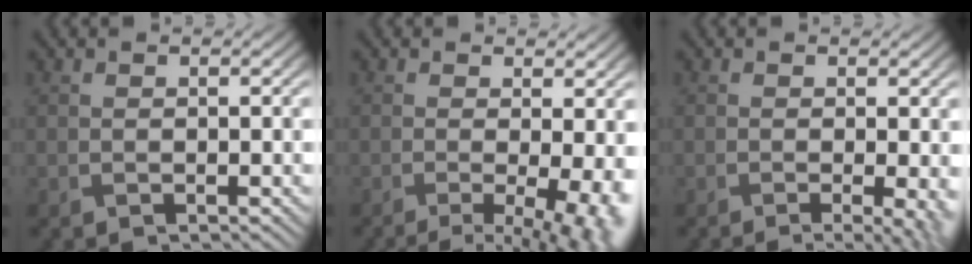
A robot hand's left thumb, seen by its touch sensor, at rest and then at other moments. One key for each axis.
{"total": 7.7, "fx": -2.6, "fy": 2.5, "fz": 6.7, "tx": -0.085, "ty": -0.012, "tz": -0.019}
{"total": 3.6, "fx": -1.5, "fy": 0.9, "fz": 3.2, "tx": -0.045, "ty": -0.004, "tz": -0.015}